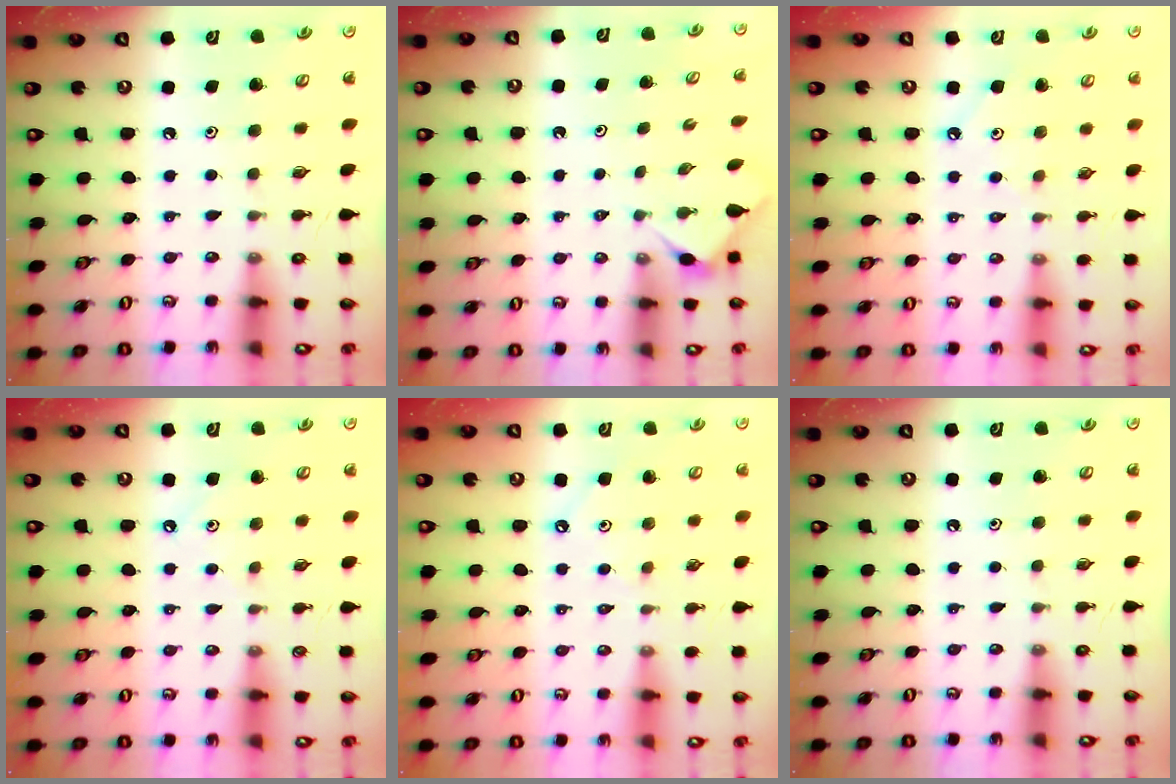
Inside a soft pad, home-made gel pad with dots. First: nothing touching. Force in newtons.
{"total": 2.5, "press": 2.4, "slide": 0.5}
{"total": 2.9, "press": 2.9, "slide": 0.4}
{"total": 3.3, "press": 3.2, "slide": 0.5}
{"total": 2.6, "press": 2.6, "slide": 0.4}
{"total": 0.0}